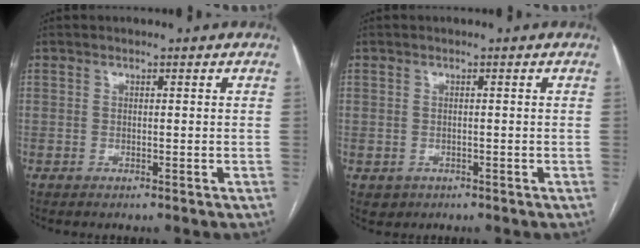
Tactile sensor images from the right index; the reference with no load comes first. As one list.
[{"total": 1.7, "force": [-0.5, 1.6, 0.1], "torque": [-0.001, 0.005, -0.001]}]